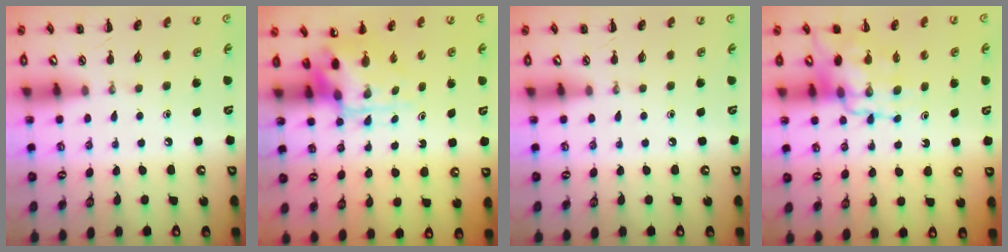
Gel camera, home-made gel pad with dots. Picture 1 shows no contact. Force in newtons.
{"total": 5.6, "press": 5.4, "slide": 1.4}
{"total": 0.0}
{"total": 11.0, "press": 10.7, "slide": 2.7}